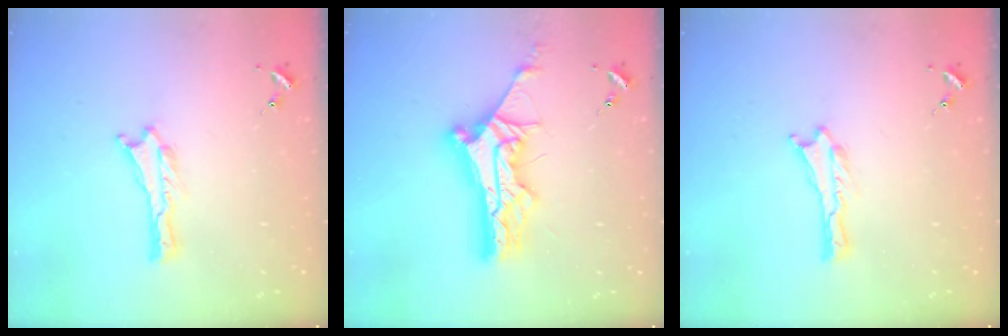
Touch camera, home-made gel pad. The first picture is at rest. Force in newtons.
{"total": 11.3, "press": 11.2, "slide": 1.1}
{"total": 0.0}